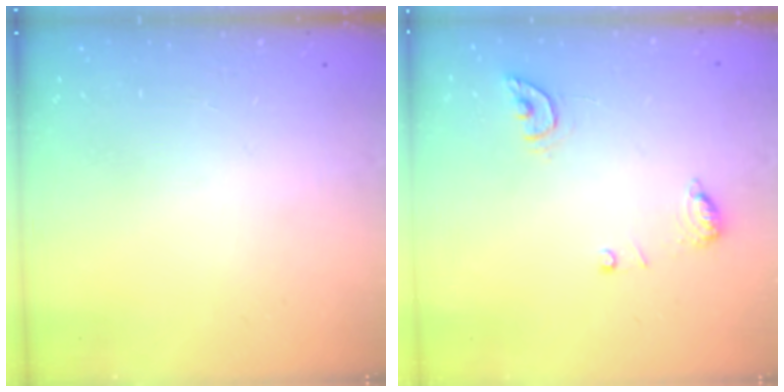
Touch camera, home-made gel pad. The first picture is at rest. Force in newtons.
{"total": 7.9, "press": 7.9, "slide": 0.7}